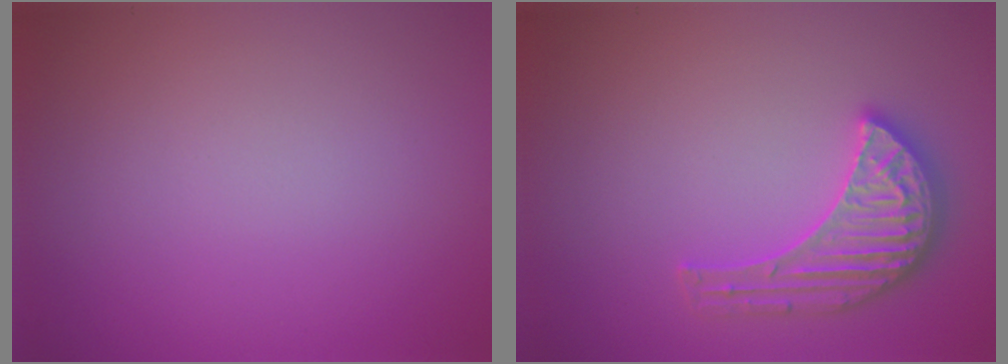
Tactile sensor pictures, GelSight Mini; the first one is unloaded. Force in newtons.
{"total": 3.7, "press": 3.7, "slide": 0.3}